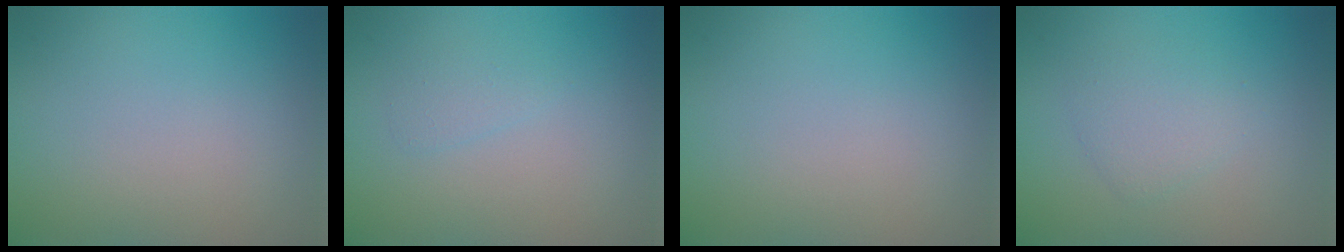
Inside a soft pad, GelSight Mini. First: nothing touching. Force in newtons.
{"total": 1.0, "press": 1.0, "slide": 0.0}
{"total": 0.0}
{"total": 2.2, "press": 2.2, "slide": 0.0}